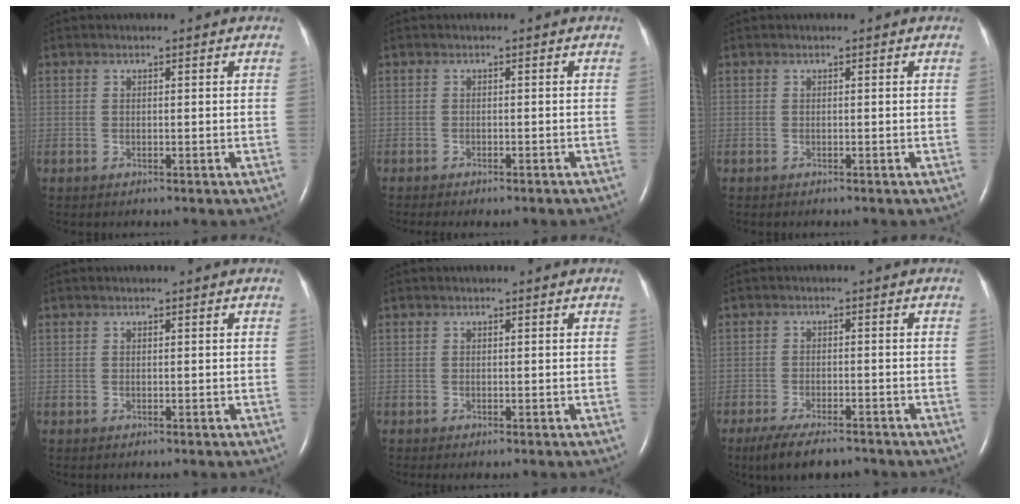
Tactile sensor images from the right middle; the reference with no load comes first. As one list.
[{"total": 5.2, "force": [-4.5, 0.8, 2.4], "torque": [-0.026, -0.005, -0.054]}, {"total": 0.0}, {"total": 0.0}, {"total": 0.0}, {"total": 7.7, "force": [-6.2, 2.0, 4.1], "torque": [-0.073, -0.014, -0.100]}]